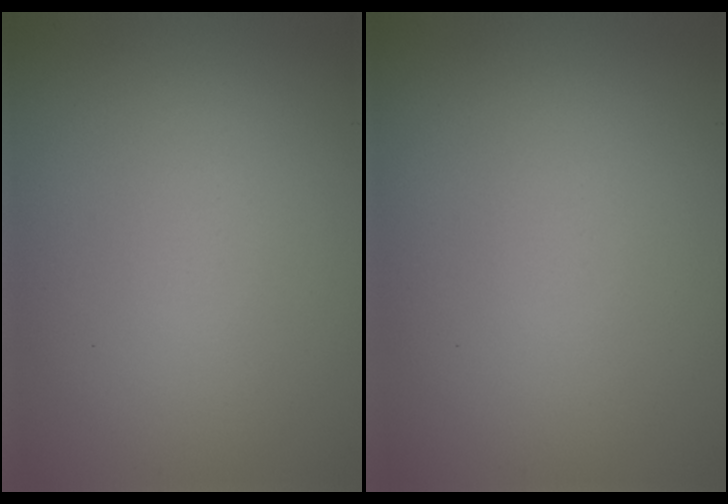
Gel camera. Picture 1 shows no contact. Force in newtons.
{"total": 0.0}